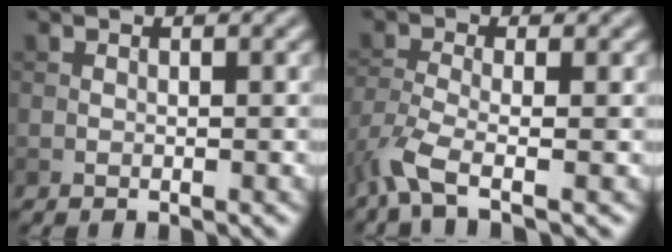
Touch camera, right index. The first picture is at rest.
{"total": 4.3, "force": [-2.7, 1.0, 3.1], "torque": [-0.079, -0.012, -0.066]}